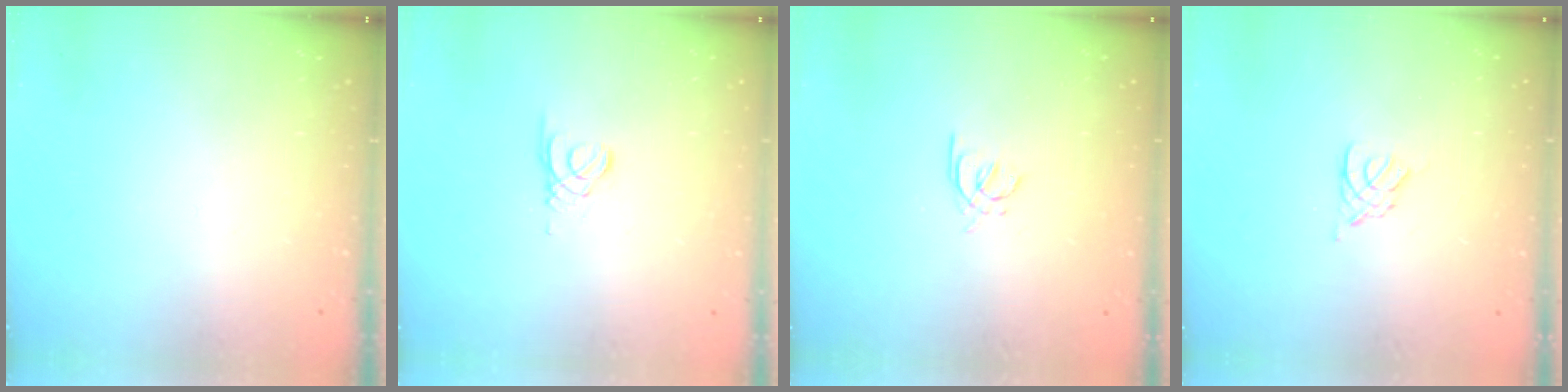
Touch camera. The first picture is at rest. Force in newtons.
{"total": 1.5, "press": 1.5, "slide": 0.1}
{"total": 2.8, "press": 2.7, "slide": 0.8}
{"total": 2.3, "press": 2.3, "slide": 0.5}